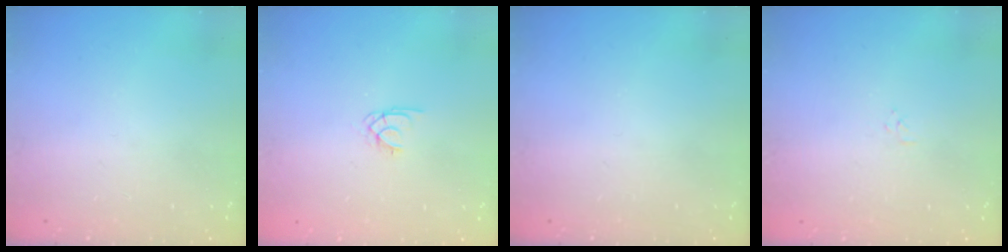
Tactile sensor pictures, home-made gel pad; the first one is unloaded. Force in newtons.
{"total": 1.8, "press": 1.8, "slide": 0.3}
{"total": 0.0}
{"total": 2.9, "press": 2.9, "slide": 0.3}